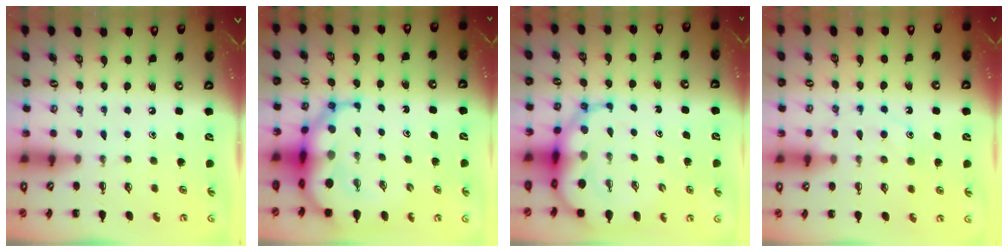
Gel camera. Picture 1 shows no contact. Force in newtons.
{"total": 10.7, "press": 10.3, "slide": 3.0}
{"total": 11.7, "press": 11.1, "slide": 3.5}
{"total": 11.1, "press": 11.1, "slide": 0.8}